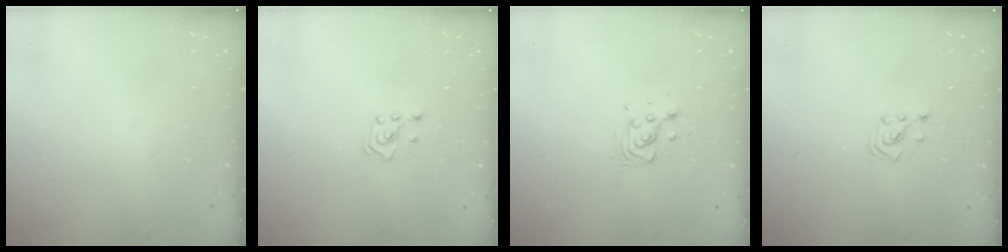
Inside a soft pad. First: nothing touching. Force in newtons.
{"total": 2.0, "press": 1.8, "slide": 0.9}
{"total": 7.3, "press": 7.1, "slide": 2.0}
{"total": 2.1, "press": 2.1, "slide": 0.3}